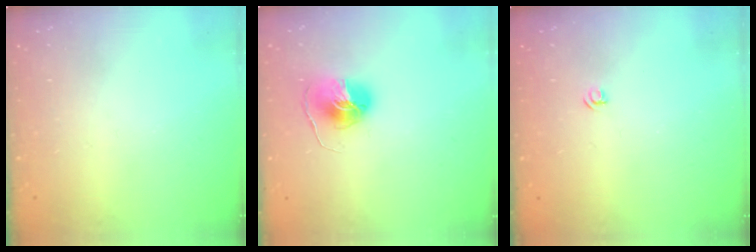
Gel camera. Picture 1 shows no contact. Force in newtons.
{"total": 7.8, "press": 7.8, "slide": 0.1}
{"total": 3.5, "press": 3.4, "slide": 0.5}